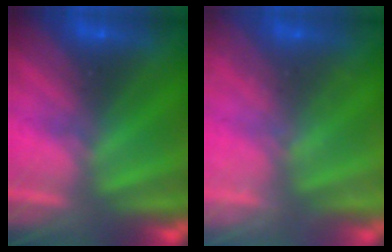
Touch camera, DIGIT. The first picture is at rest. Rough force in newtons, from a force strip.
{"total": 2.1}